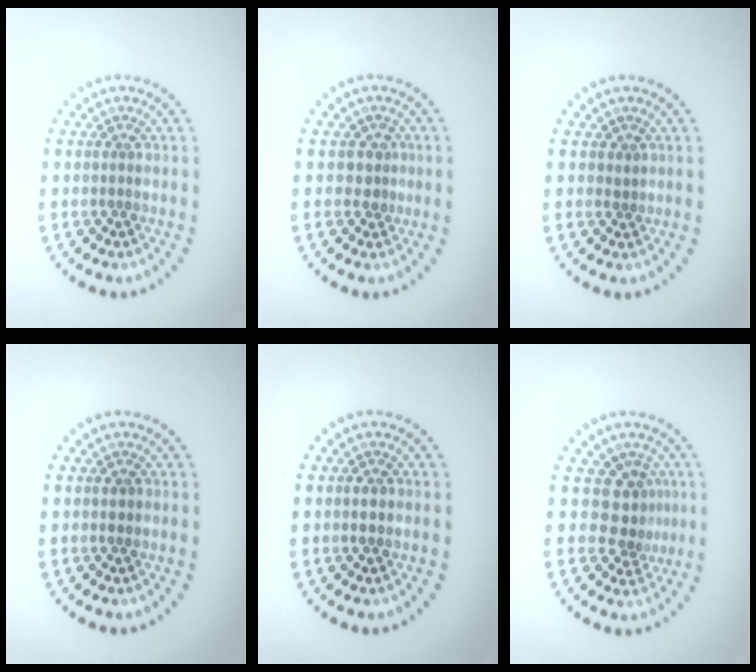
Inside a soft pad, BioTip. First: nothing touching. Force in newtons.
{"total": 1.8, "press": 1.3, "slide": 1.2}
{"total": 0.5, "press": 0.2, "slide": 0.5}
{"total": 0.9, "press": 0.9, "slide": 0.3}
{"total": 0.9, "press": 0.9, "slide": 0.0}
{"total": 2.9, "press": 2.1, "slide": 2.0}